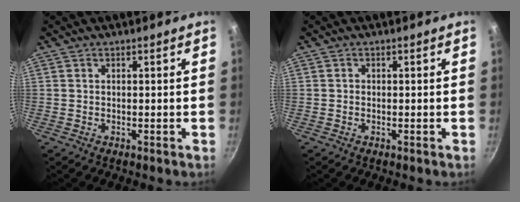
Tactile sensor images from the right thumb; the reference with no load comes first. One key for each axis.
{"total": 0.0}